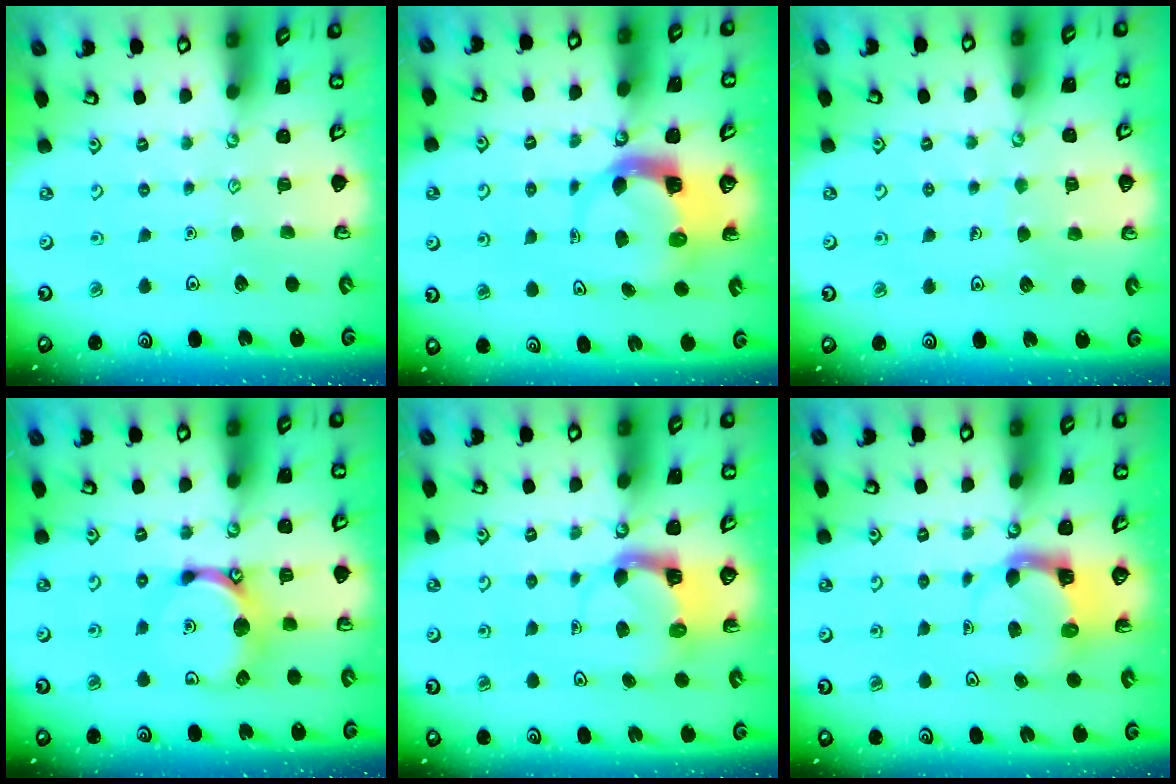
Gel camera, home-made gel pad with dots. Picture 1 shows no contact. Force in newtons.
{"total": 5.1, "press": 5.0, "slide": 0.7}
{"total": 4.0, "press": 4.0, "slide": 0.3}
{"total": 11.0, "press": 11.0, "slide": 0.5}
{"total": 4.0, "press": 4.0, "slide": 0.4}
{"total": 3.9, "press": 3.9, "slide": 0.4}